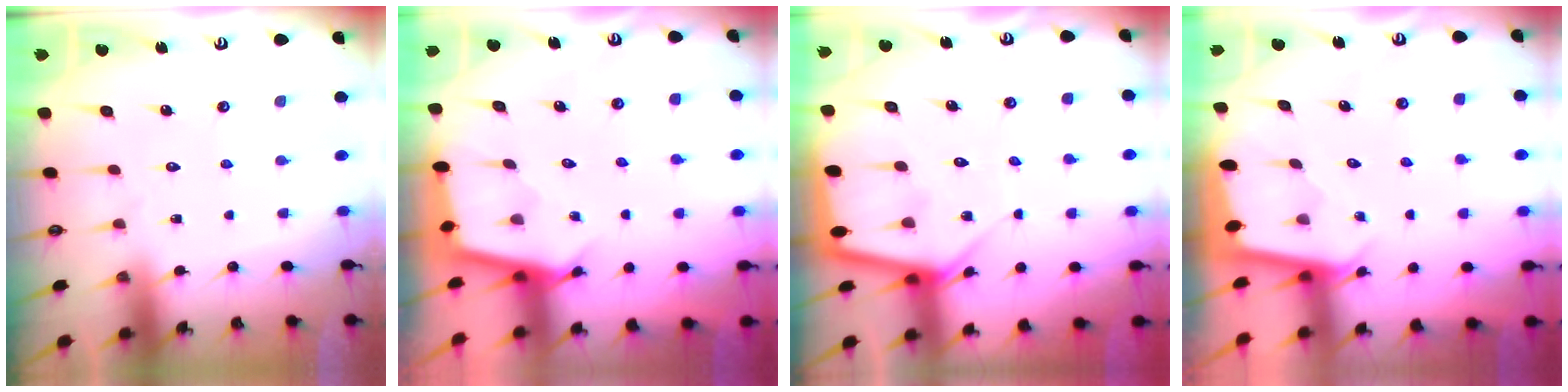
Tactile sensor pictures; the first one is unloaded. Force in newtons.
{"total": 3.1, "press": 3.1, "slide": 0.2}
{"total": 5.6, "press": 5.6, "slide": 0.5}
{"total": 1.7, "press": 1.7, "slide": 0.1}